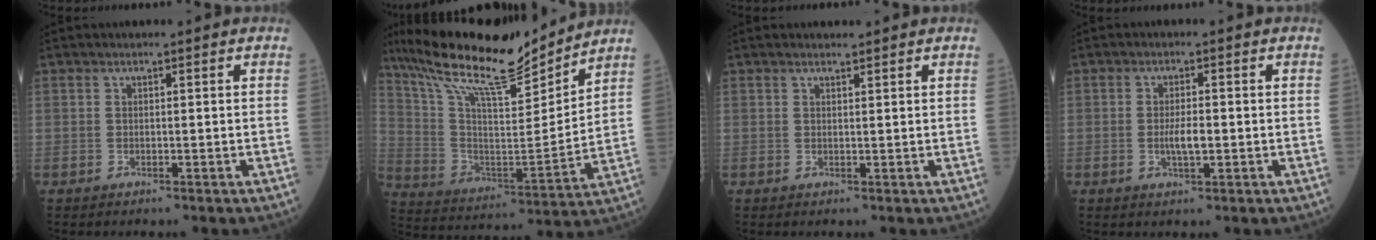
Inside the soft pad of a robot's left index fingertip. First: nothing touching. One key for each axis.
{"total": 20.8, "fx": 18.0, "fy": 2.4, "fz": 10.2, "tx": -0.194, "ty": -0.001, "tz": 0.311}
{"total": 1.2, "fx": 1.1, "fy": 0.2, "fz": 0.4, "tx": -0.012, "ty": 0.006, "tz": 0.019}
{"total": 3.1, "fx": -0.5, "fy": 0.8, "fz": 3.0, "tx": -0.060, "ty": -0.001, "tz": -0.008}